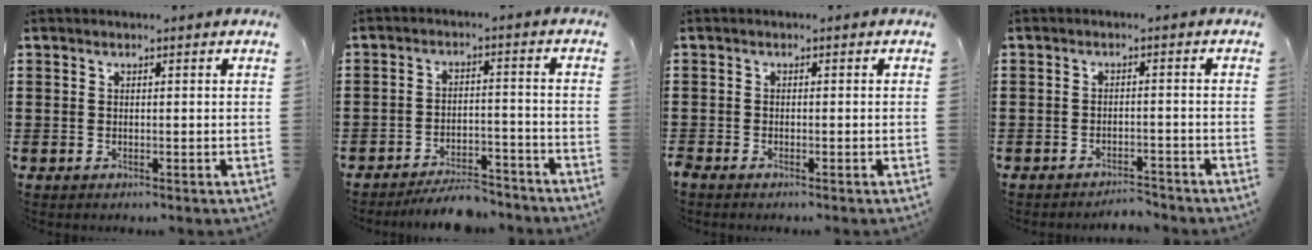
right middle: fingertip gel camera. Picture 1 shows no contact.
{"total": 5.4, "force": [-5.2, 0.6, 1.5], "torque": [-0.030, 0.001, -0.102]}
{"total": 0.6, "force": [-0.6, 0.1, 0.2], "torque": [-0.005, -0.003, -0.011]}
{"total": 2.6, "force": [-2.6, 0.2, 0.1], "torque": [-0.009, 0.001, -0.054]}